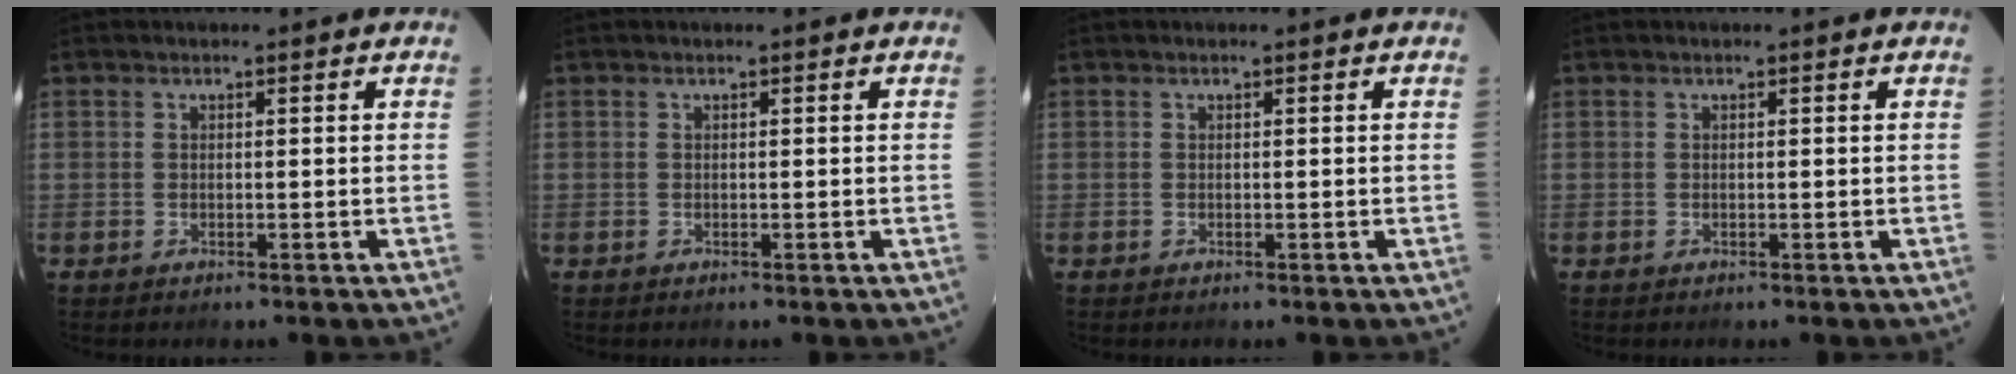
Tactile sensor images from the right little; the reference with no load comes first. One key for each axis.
{"total": 0.0}
{"total": 0.0}
{"total": 0.0}